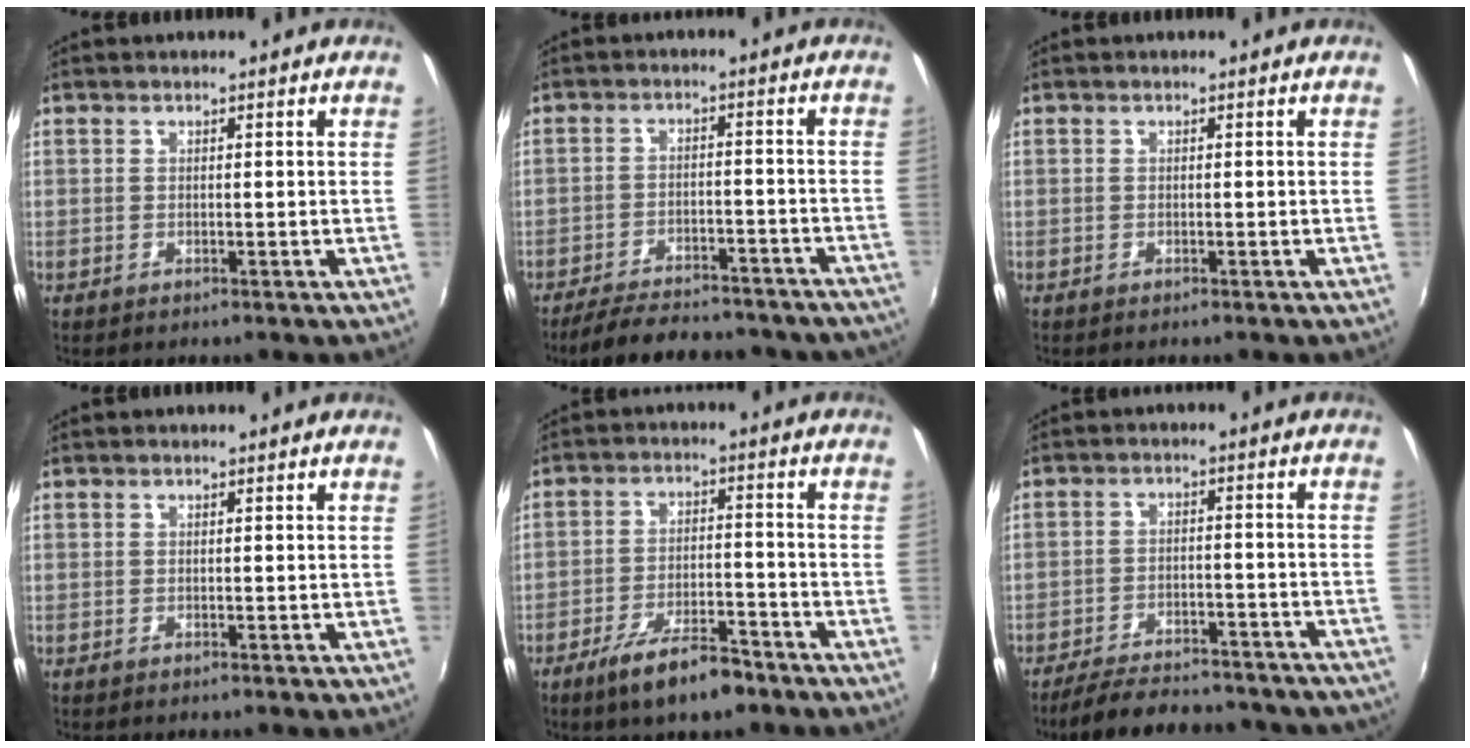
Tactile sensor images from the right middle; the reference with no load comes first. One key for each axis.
{"total": 20.2, "fx": -17.3, "fy": 6.3, "fz": 8.1, "tx": -0.160, "ty": 0.001, "tz": -0.218}
{"total": 0.0}
{"total": 0.0}
{"total": 9.6, "fx": -6.9, "fy": 2.8, "fz": 6.0, "tx": -0.124, "ty": -0.006, "tz": -0.112}
{"total": 21.4, "fx": -18.7, "fy": 6.4, "fz": 8.4, "tx": -0.164, "ty": 0.003, "tz": -0.235}